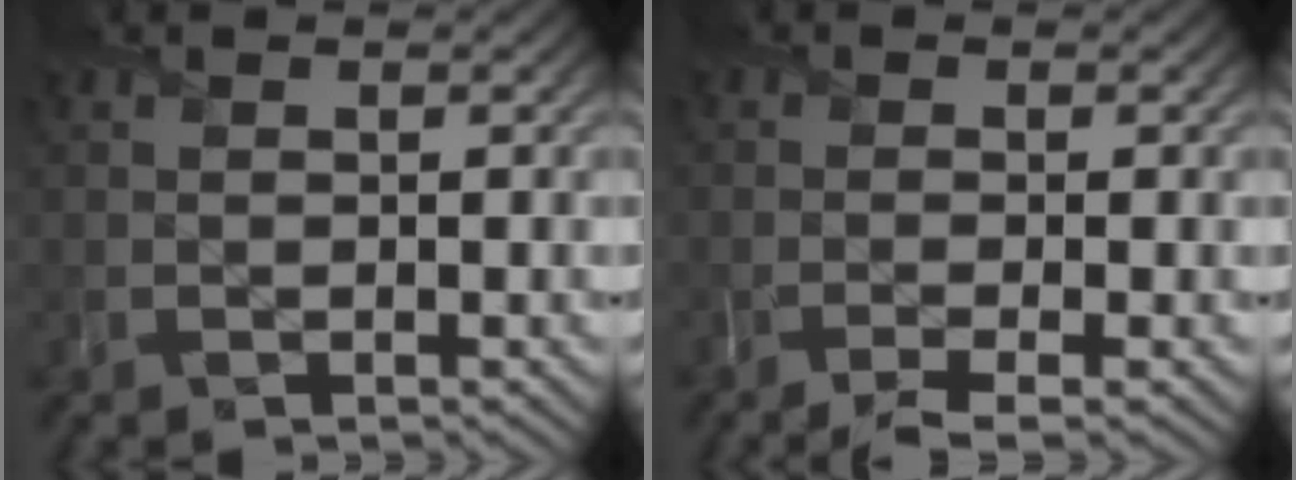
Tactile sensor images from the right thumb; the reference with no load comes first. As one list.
[{"total": 2.4, "force": [-1.7, 0.3, 1.7], "torque": [-0.022, -0.002, -0.044]}]